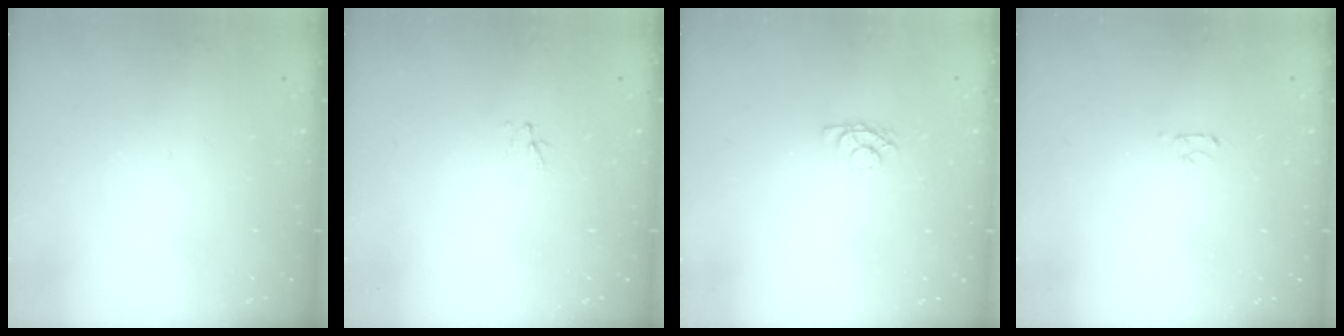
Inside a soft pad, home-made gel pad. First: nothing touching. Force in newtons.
{"total": 3.0, "press": 3.0, "slide": 0.3}
{"total": 4.2, "press": 4.2, "slide": 0.5}
{"total": 2.5, "press": 2.4, "slide": 0.3}